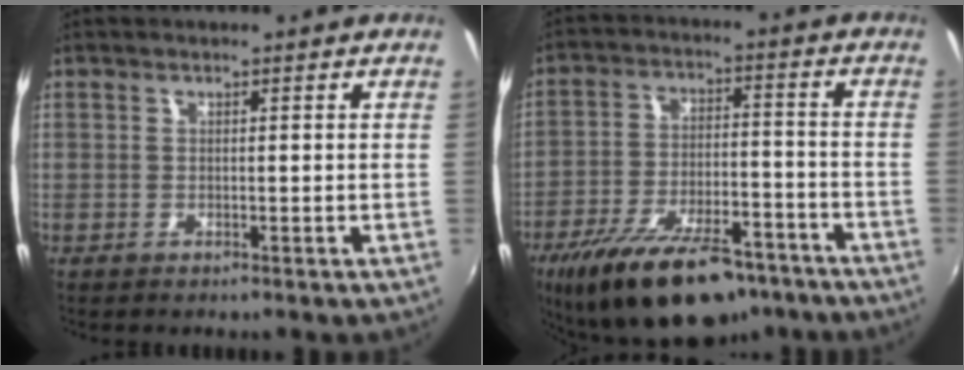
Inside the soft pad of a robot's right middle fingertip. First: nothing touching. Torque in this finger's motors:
{"motor_torque": [1.08, -1.06, 0.35, 0.21]}